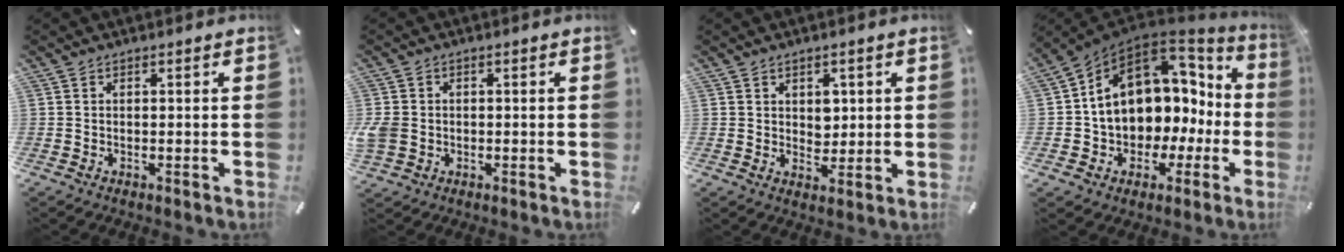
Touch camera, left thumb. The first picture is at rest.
{"total": 4.2, "force": [-0.6, 3.6, 2.1], "torque": [-0.056, 0.001, -0.013]}
{"total": 4.2, "force": [1.4, 3.6, 1.5], "torque": [0.002, -0.011, 0.017]}
{"total": 13.4, "force": [3.0, 10.9, 7.3], "torque": [-0.126, -0.031, 0.054]}